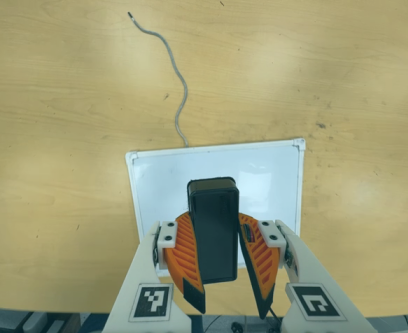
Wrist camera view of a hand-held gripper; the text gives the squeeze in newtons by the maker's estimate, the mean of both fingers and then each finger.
{"total": 8.9, "left": 9.0, "right": 8.9}